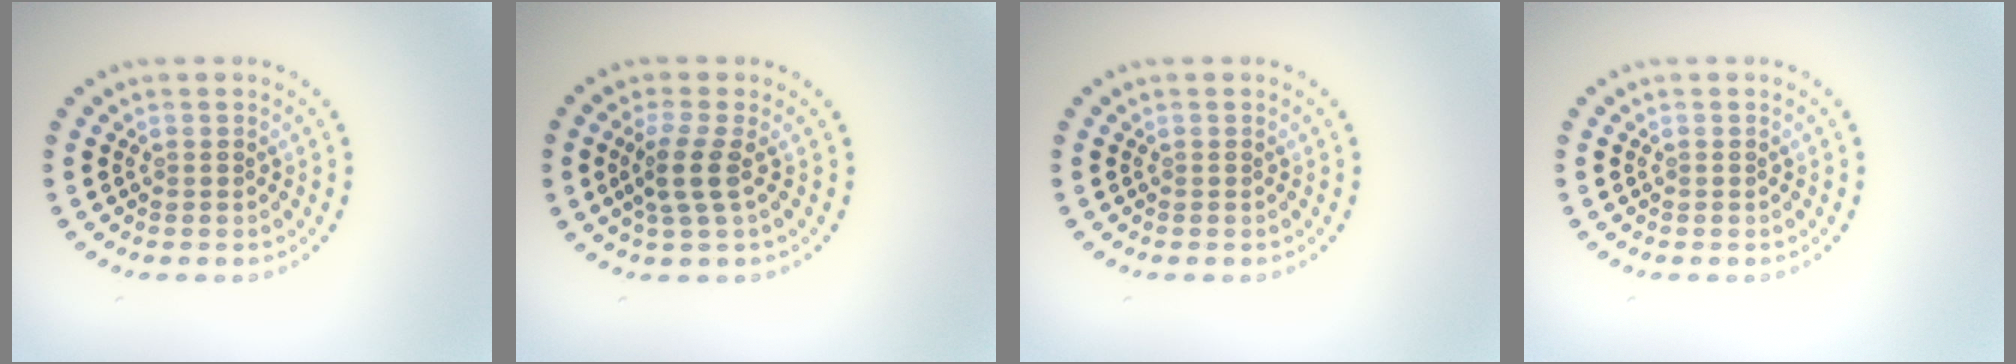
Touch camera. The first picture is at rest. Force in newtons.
{"total": 2.6, "press": 2.0, "slide": 1.6}
{"total": 0.0}
{"total": 0.0}